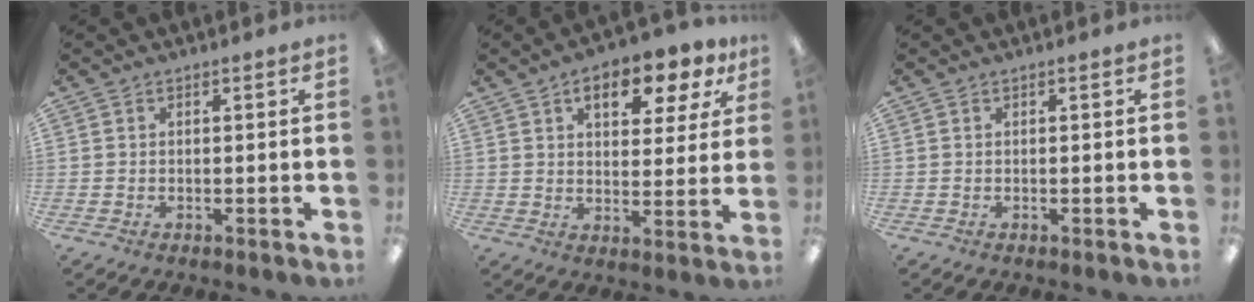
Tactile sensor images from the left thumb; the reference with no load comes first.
{"total": 9.3, "force": [5.4, 4.6, 6.2], "torque": [-0.071, -0.021, 0.085]}
{"total": 0.0}